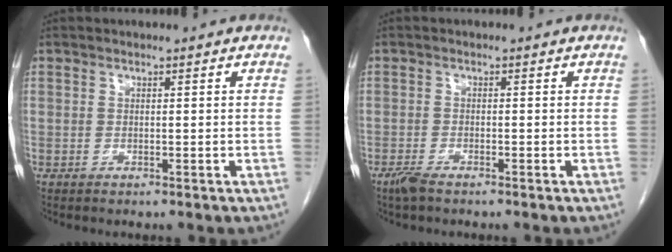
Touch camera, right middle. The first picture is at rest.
{"total": 2.2, "force": [-1.7, 0.5, 1.3], "torque": [-0.036, -0.005, -0.032]}